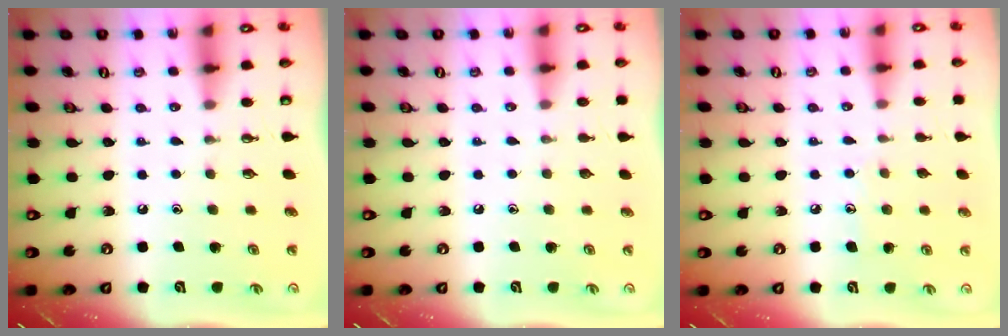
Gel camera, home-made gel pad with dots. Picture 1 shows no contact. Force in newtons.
{"total": 0.0}
{"total": 7.0, "press": 6.9, "slide": 0.6}